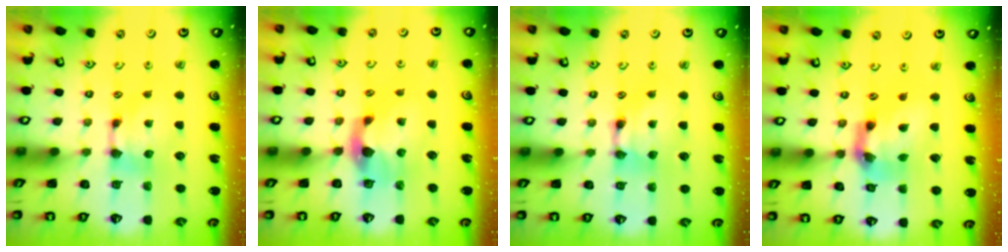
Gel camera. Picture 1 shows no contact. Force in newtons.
{"total": 2.3, "press": 1.9, "slide": 1.3}
{"total": 2.0, "press": 2.0, "slide": 0.1}
{"total": 8.2, "press": 7.9, "slide": 2.3}